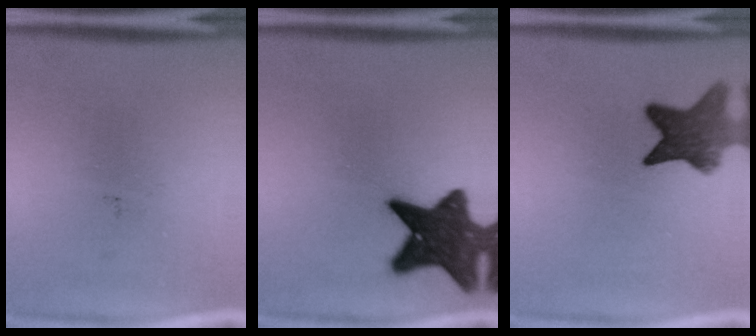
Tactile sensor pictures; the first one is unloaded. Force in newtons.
{"total": 13.8}
{"total": 8.4}